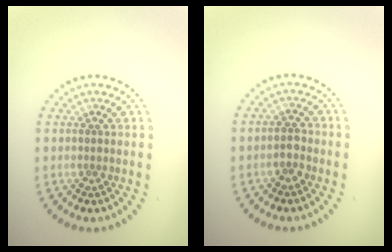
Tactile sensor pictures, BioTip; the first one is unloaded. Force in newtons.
{"total": 1.5, "press": 1.4, "slide": 0.4}